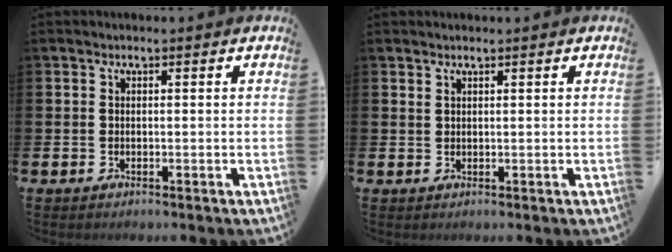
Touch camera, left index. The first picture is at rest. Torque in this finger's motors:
{"motor_torque": [0.08, 0.32, -0.02, 0.00]}